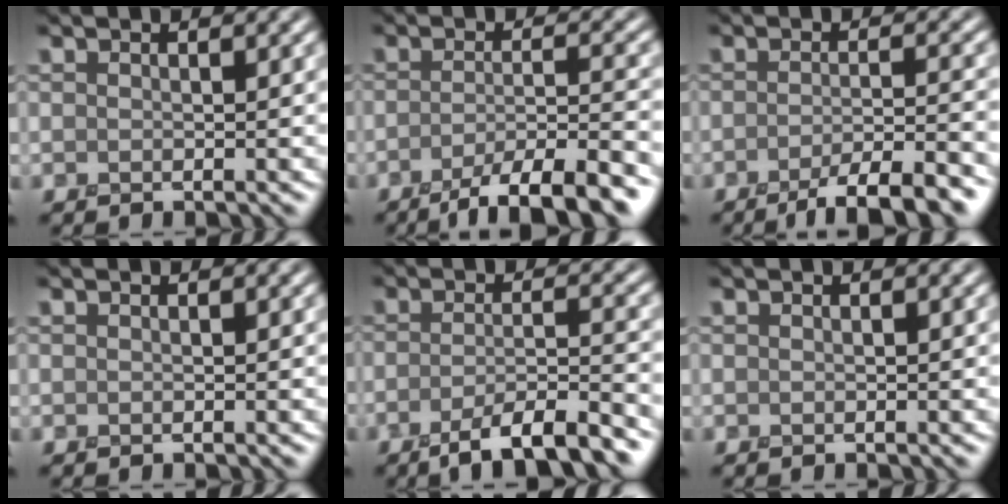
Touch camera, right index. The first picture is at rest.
{"total": 7.6, "force": [-4.9, 1.6, 5.6], "torque": [-0.080, 0.001, -0.081]}
{"total": 6.3, "force": [-4.0, 1.4, 4.7], "torque": [-0.062, 0.002, -0.065]}
{"total": 0.0}
{"total": 6.7, "force": [-4.4, 1.4, 4.9], "torque": [-0.073, 0.001, -0.079]}
{"total": 0.0}